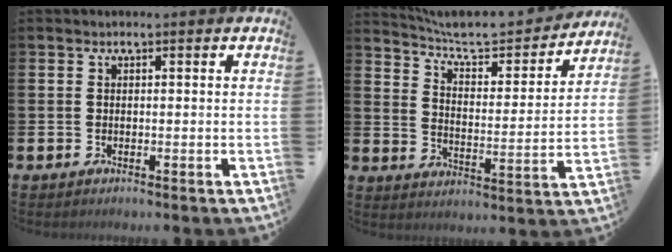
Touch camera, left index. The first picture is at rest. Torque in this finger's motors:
{"motor_torque": [0.40, -0.94, 0.06, 0.07]}